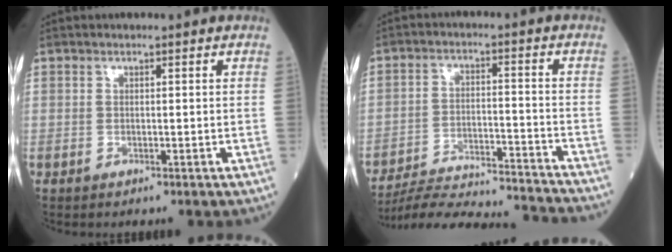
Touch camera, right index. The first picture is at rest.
{"total": 18.9, "force": [-18.3, 0.1, 4.7], "torque": [-0.088, -0.012, -0.267]}